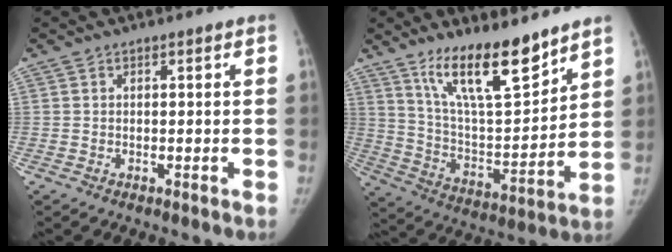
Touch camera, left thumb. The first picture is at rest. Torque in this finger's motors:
{"motor_torque": [0.36, 0.13, 1.56, -1.21, 0.37]}